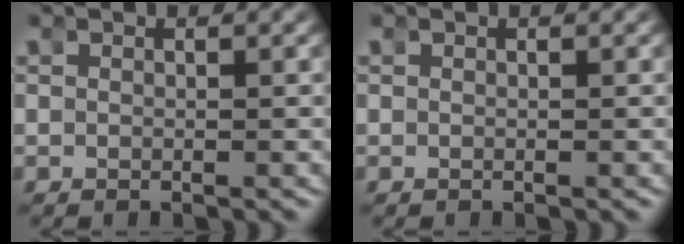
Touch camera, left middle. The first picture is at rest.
{"total": 0.0}